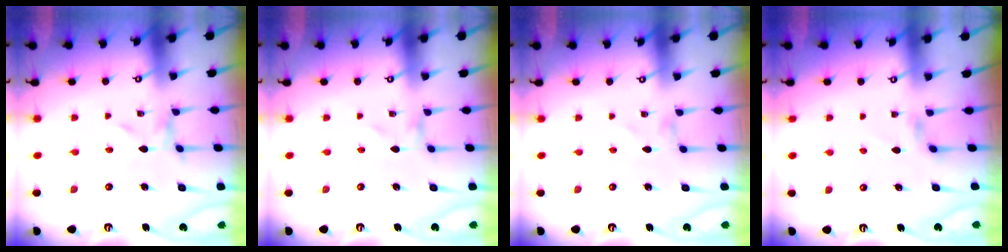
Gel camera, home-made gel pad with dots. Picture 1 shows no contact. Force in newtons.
{"total": 0.0}
{"total": 0.0}
{"total": 1.9, "press": 1.9, "slide": 0.3}